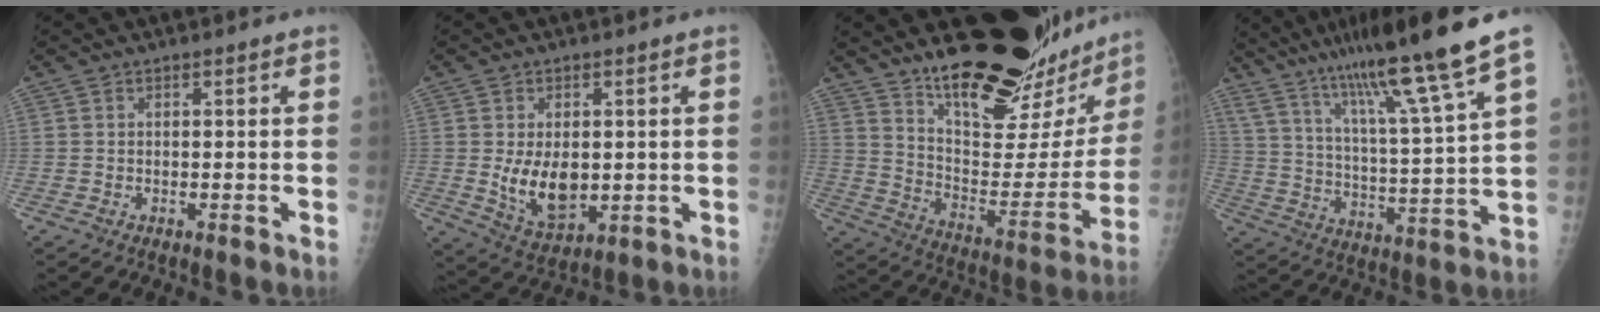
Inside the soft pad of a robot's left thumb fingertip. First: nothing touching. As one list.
[{"total": 9.4, "force": [-0.1, 6.0, 7.2], "torque": [-0.098, -0.018, 0.013]}, {"total": 27.4, "force": [21.8, 8.1, 14.6], "torque": [-0.179, -0.139, 0.316]}, {"total": 18.9, "force": [13.1, 0.2, 13.6], "torque": [-0.209, -0.055, 0.222]}]